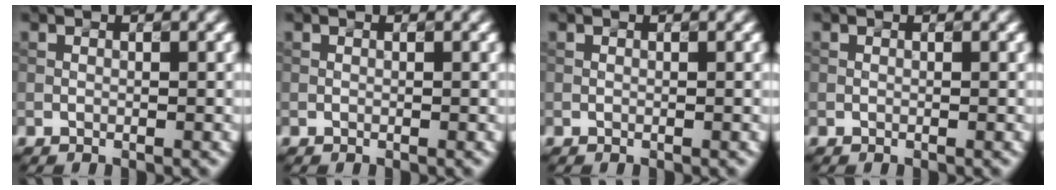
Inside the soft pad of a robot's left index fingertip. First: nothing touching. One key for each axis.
{"total": 0.0}
{"total": 0.0}
{"total": 0.0}